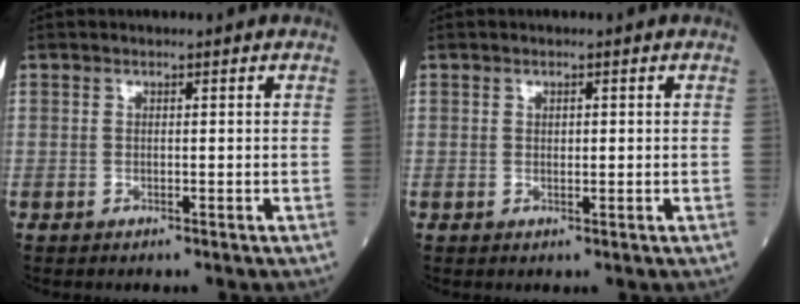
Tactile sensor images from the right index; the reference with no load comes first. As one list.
[{"total": 0.9, "force": [0.2, 0.4, 0.7], "torque": [-0.011, -0.001, 0.005]}]